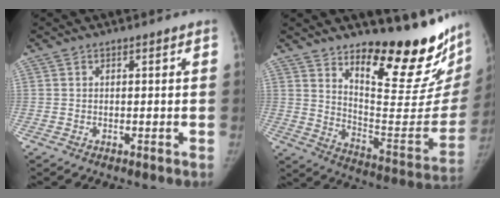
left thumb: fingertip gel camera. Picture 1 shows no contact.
{"total": 24.8, "force": [18.0, 7.3, 15.5], "torque": [-0.180, -0.141, 0.263]}